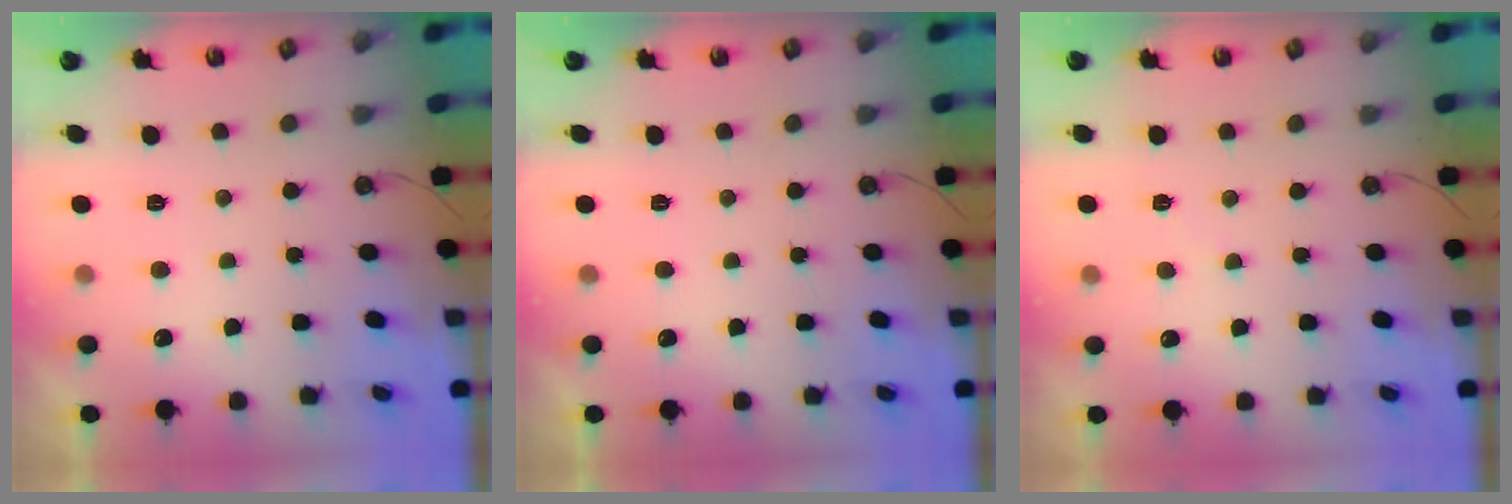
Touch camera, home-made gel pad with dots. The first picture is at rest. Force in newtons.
{"total": 0.0}
{"total": 2.9, "press": 2.9, "slide": 0.4}